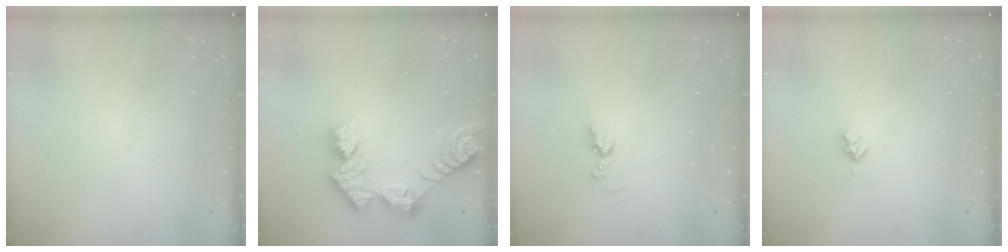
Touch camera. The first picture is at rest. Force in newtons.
{"total": 11.0, "press": 11.0, "slide": 0.8}
{"total": 6.9, "press": 6.8, "slide": 0.8}
{"total": 2.7, "press": 2.6, "slide": 0.5}